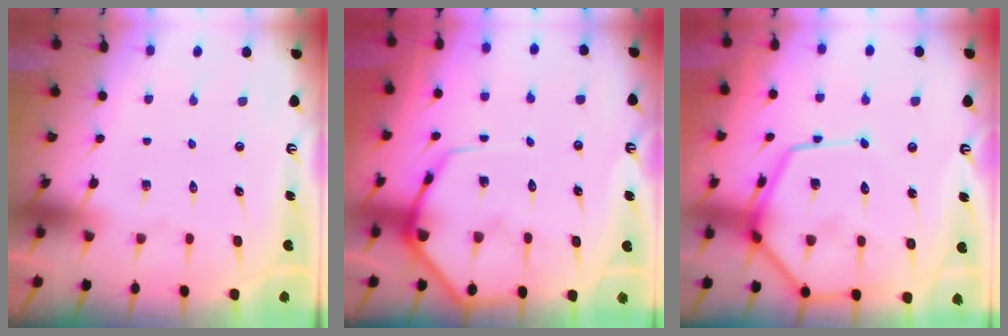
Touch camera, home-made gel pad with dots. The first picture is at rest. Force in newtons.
{"total": 8.5, "press": 8.5, "slide": 0.8}
{"total": 14.3, "press": 14.2, "slide": 1.4}